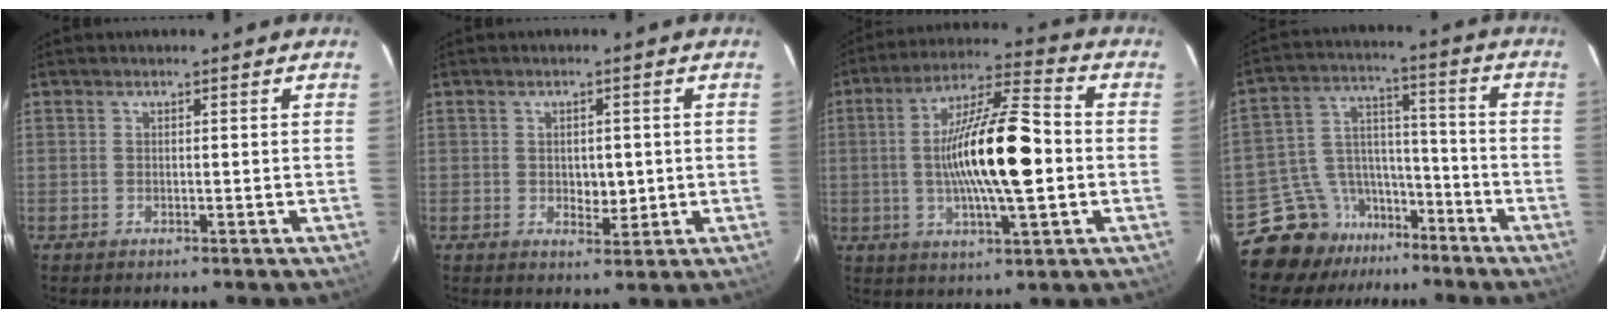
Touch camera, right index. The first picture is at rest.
{"total": 4.0, "force": [-0.2, 2.4, 3.2], "torque": [-0.050, 0.003, 0.007]}
{"total": 16.9, "force": [-1.0, 2.9, 16.7], "torque": [-0.302, 0.016, -0.016]}
{"total": 13.8, "force": [-10.2, 9.0, 2.2], "torque": [-0.044, 0.080, -0.169]}